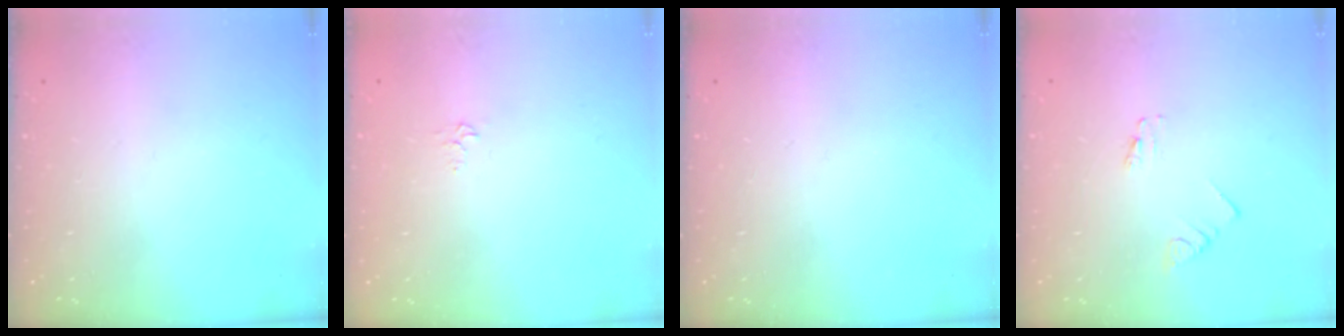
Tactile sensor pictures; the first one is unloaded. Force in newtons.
{"total": 3.3, "press": 3.2, "slide": 0.4}
{"total": 0.0}
{"total": 0.7, "press": 0.7, "slide": 0.1}